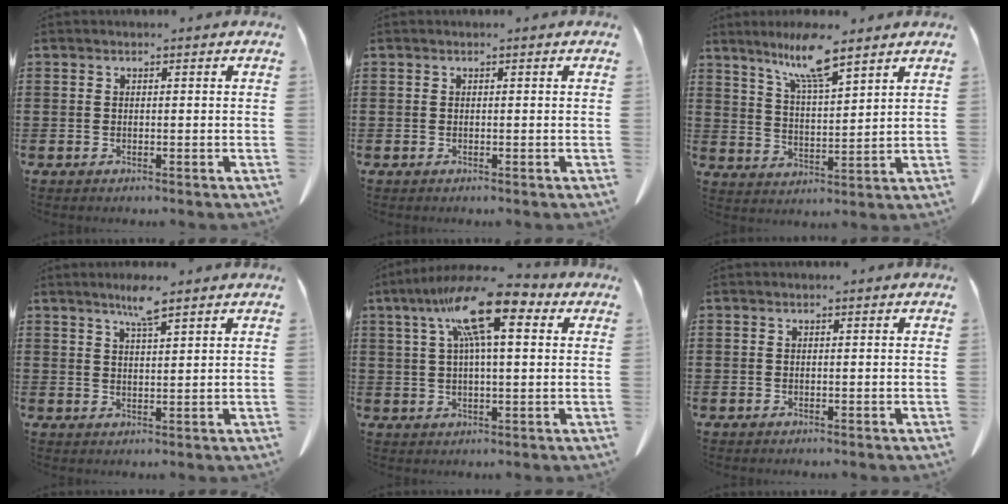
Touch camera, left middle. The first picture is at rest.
{"total": 0.0}
{"total": 8.9, "force": [6.8, 1.0, 5.6], "torque": [-0.126, -0.018, 0.119]}
{"total": 4.4, "force": [3.2, 0.3, 3.0], "torque": [-0.058, -0.003, 0.053]}
{"total": 13.8, "force": [5.9, 3.1, 12.1], "torque": [-0.237, -0.004, 0.094]}
{"total": 0.0}